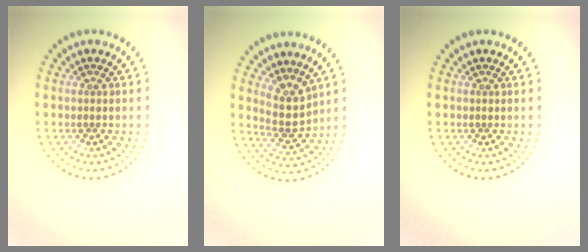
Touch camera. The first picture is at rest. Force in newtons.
{"total": 3.0, "press": 2.5, "slide": 1.7}
{"total": 0.0}